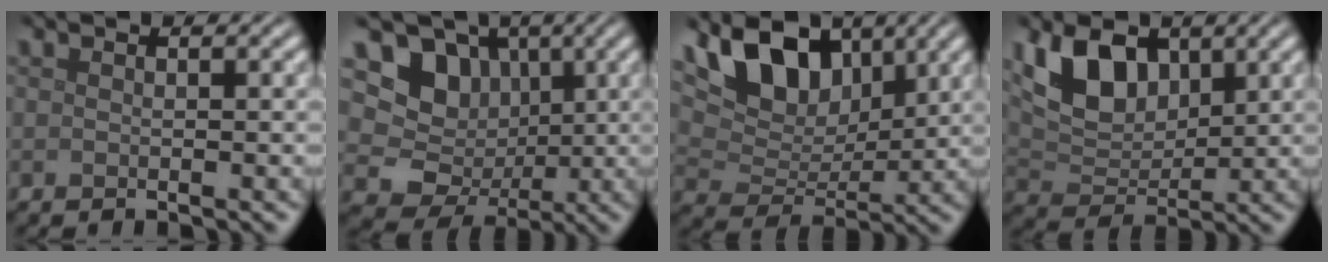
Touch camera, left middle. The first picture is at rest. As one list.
[{"total": 8.5, "force": [1.6, 7.6, 3.4], "torque": [-0.054, 0.007, 0.006]}, {"total": 8.0, "force": [4.0, 4.7, 5.1], "torque": [-0.096, 0.002, 0.060]}, {"total": 6.7, "force": [2.9, 4.2, 4.3], "torque": [-0.087, -0.006, 0.051]}]